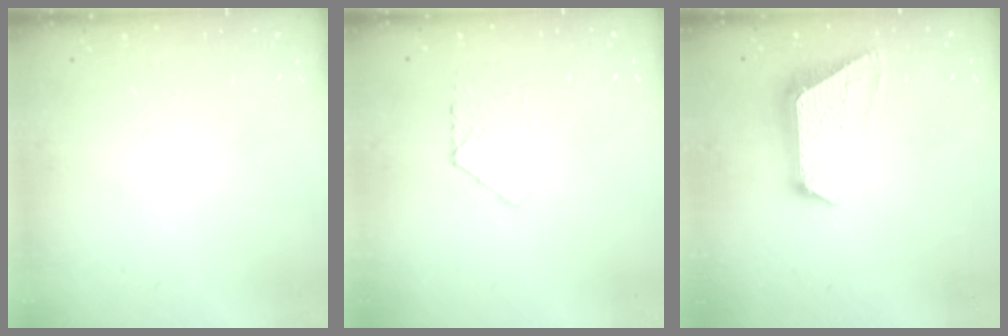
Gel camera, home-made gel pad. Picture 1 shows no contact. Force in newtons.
{"total": 4.5, "press": 4.5, "slide": 0.5}
{"total": 10.9, "press": 10.9, "slide": 0.4}